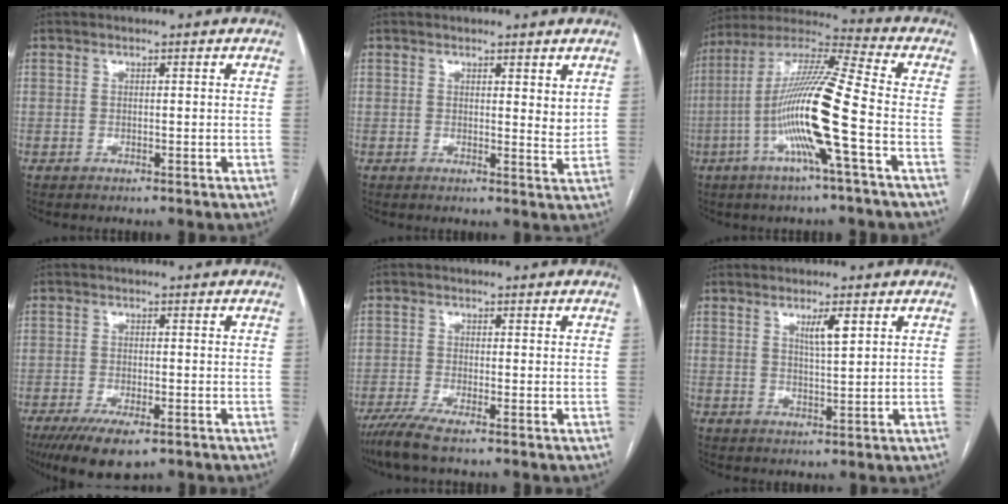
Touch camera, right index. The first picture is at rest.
{"total": 2.6, "force": [1.7, 0.8, 1.8], "torque": [-0.021, -0.015, 0.024]}
{"total": 16.7, "force": [-4.7, -0.6, 16.0], "torque": [-0.315, -0.001, -0.100]}
{"total": 8.2, "force": [-5.4, 2.4, 5.8], "torque": [-0.094, -0.017, -0.084]}
{"total": 4.5, "force": [-3.3, -0.1, 3.1], "torque": [-0.061, -0.013, -0.067]}
{"total": 3.5, "force": [1.8, 0.2, 3.0], "torque": [-0.052, -0.003, 0.032]}